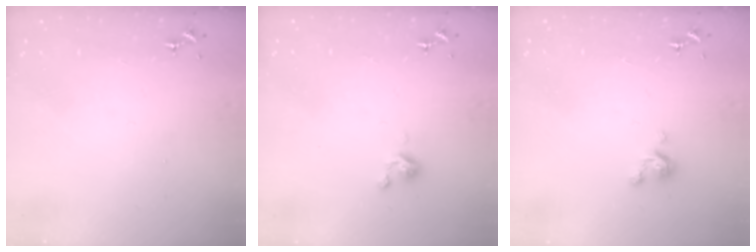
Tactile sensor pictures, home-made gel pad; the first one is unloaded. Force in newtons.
{"total": 5.0, "press": 5.0, "slide": 0.4}
{"total": 3.0, "press": 3.0, "slide": 0.3}